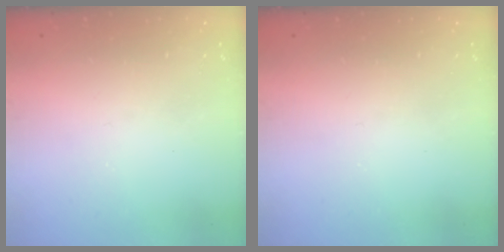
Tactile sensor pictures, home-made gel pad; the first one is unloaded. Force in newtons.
{"total": 0.0}